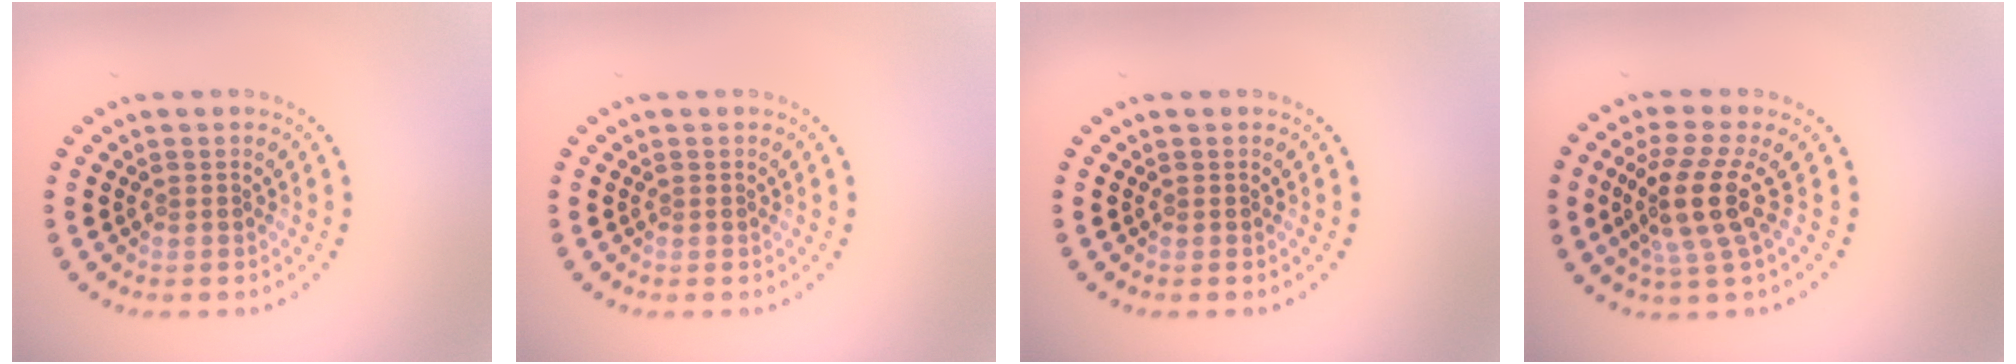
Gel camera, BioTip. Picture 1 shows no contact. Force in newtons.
{"total": 0.0}
{"total": 0.0}
{"total": 4.4, "press": 3.2, "slide": 2.9}